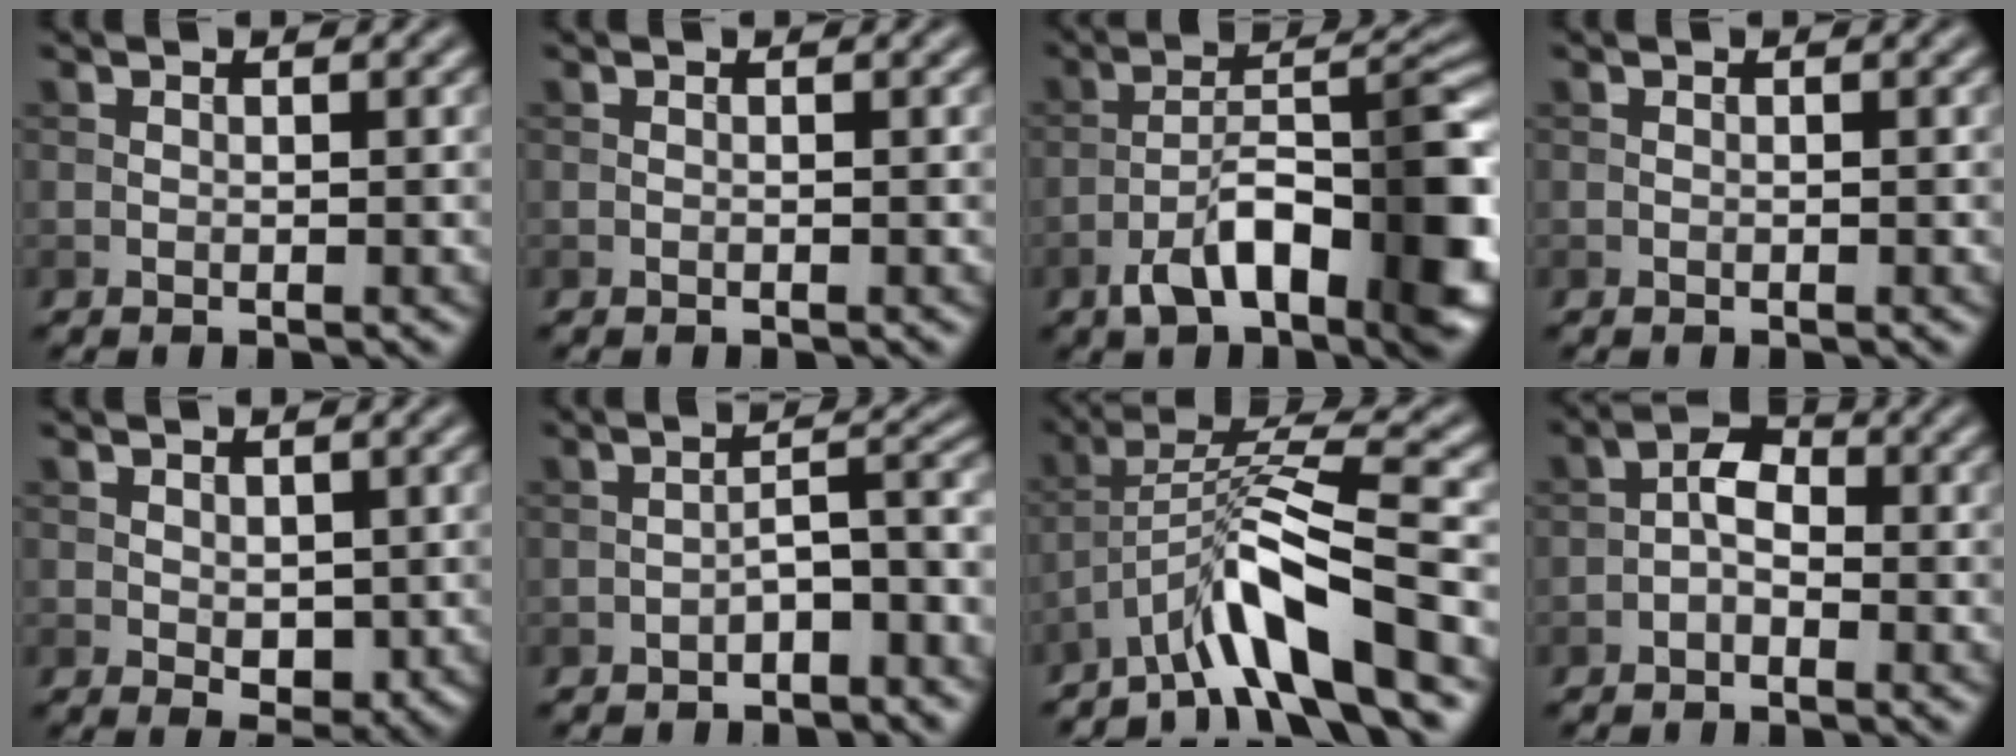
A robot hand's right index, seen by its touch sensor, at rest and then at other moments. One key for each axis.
{"total": 0.0}
{"total": 10.6, "fx": -5.0, "fy": 4.1, "fz": 8.4, "tx": -0.126, "ty": 0.015, "tz": -0.081}
{"total": 0.0}
{"total": 2.3, "fx": 0.4, "fy": 1.6, "fz": 1.7, "tx": -0.025, "ty": -0.010, "tz": 0.014}
{"total": 3.8, "fx": -2.1, "fy": 1.3, "fz": 2.9, "tx": -0.044, "ty": 0.018, "tz": -0.038}
{"total": 7.7, "fx": -4.8, "fy": 1.0, "fz": 6.0, "tx": -0.103, "ty": 0.018, "tz": -0.092}
{"total": 2.4, "fx": -0.9, "fy": 1.4, "fz": 1.8, "tx": -0.029, "ty": 0.012, "tz": -0.022}